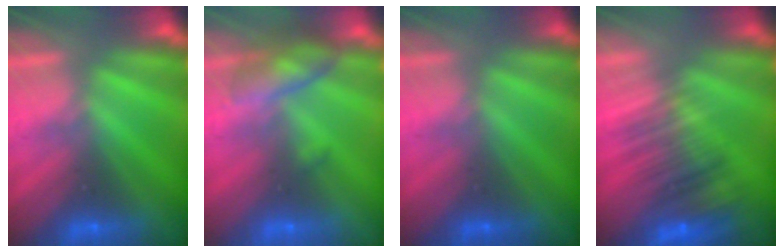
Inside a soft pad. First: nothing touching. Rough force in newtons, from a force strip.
{"total": 2.7}
{"total": 2.4}
{"total": 6.9}